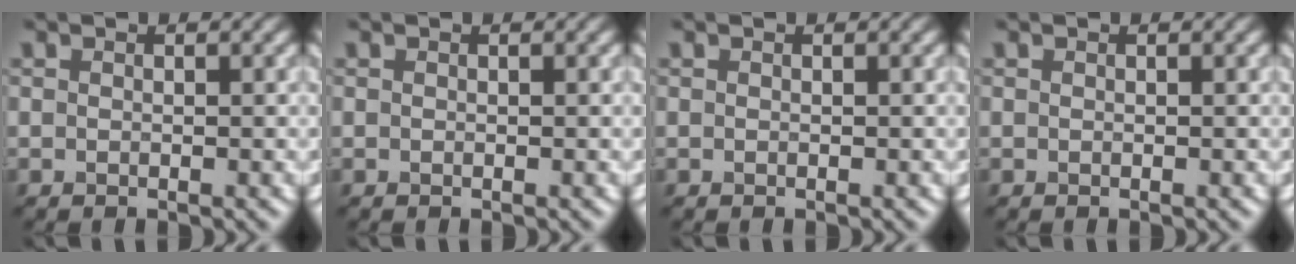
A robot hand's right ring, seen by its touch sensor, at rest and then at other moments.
{"total": 0.0}
{"total": 0.0}
{"total": 0.0}